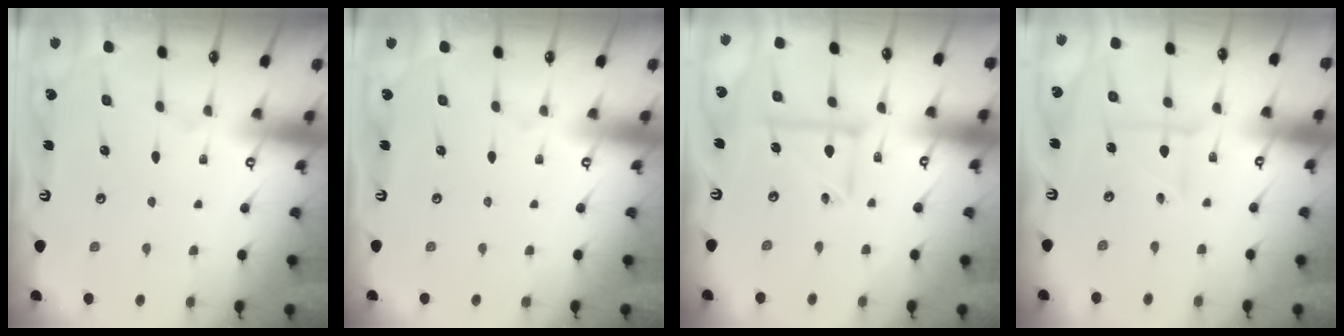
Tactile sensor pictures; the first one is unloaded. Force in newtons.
{"total": 0.0}
{"total": 7.8, "press": 7.8, "slide": 0.5}
{"total": 3.2, "press": 3.1, "slide": 0.5}